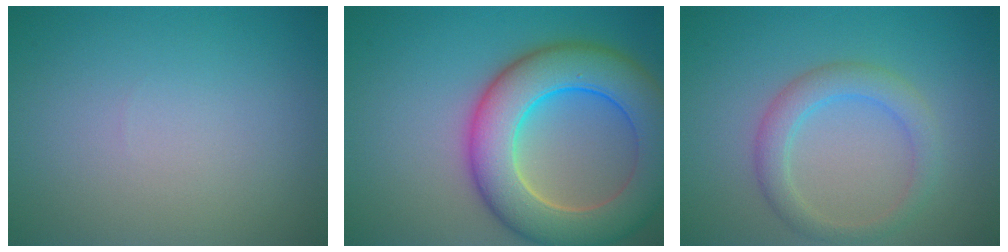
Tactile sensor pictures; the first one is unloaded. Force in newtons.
{"total": 10.3, "press": 10.3, "slide": 0.7}
{"total": 3.1, "press": 3.1, "slide": 0.1}